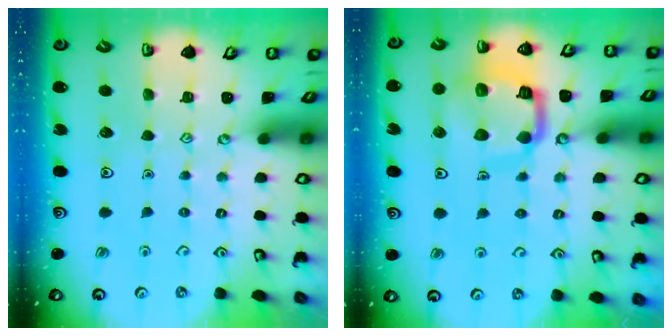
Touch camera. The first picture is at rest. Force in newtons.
{"total": 13.2, "press": 13.1, "slide": 1.4}